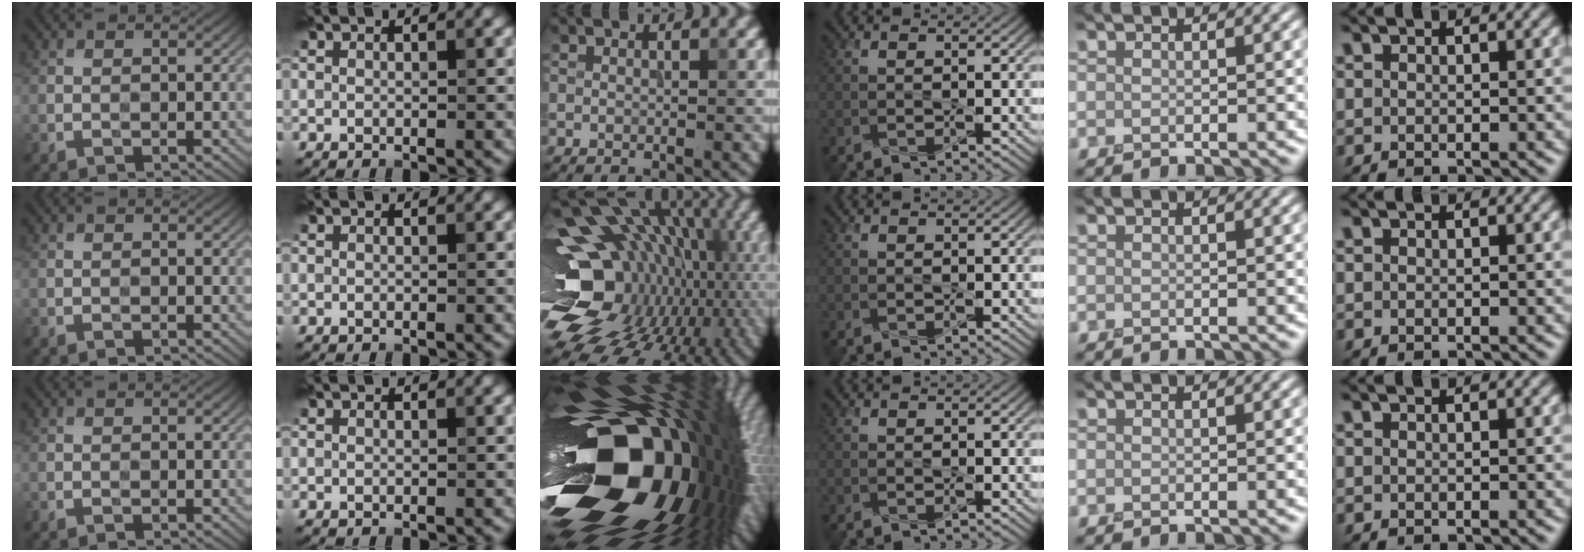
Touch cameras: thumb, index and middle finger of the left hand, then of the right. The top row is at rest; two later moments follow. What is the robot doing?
{"motion": "press", "object": "stapler"}